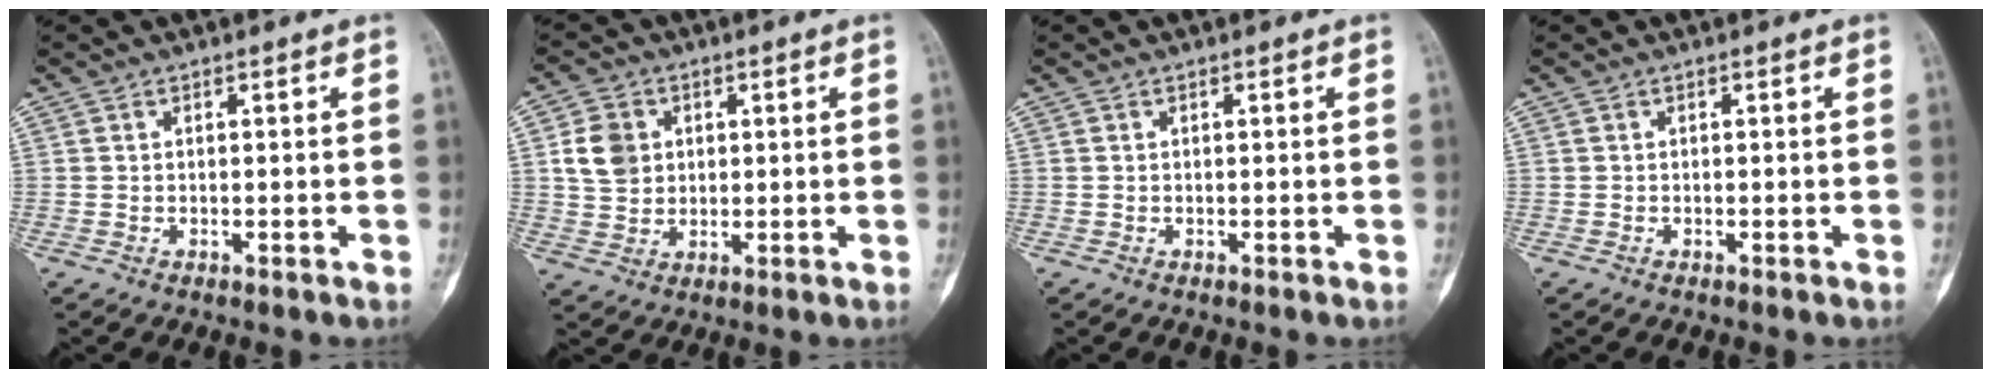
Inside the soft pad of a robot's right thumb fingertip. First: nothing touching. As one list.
[{"total": 6.9, "force": [1.6, 5.8, 3.5], "torque": [-0.049, -0.002, 0.030]}, {"total": 0.0}, {"total": 0.0}]